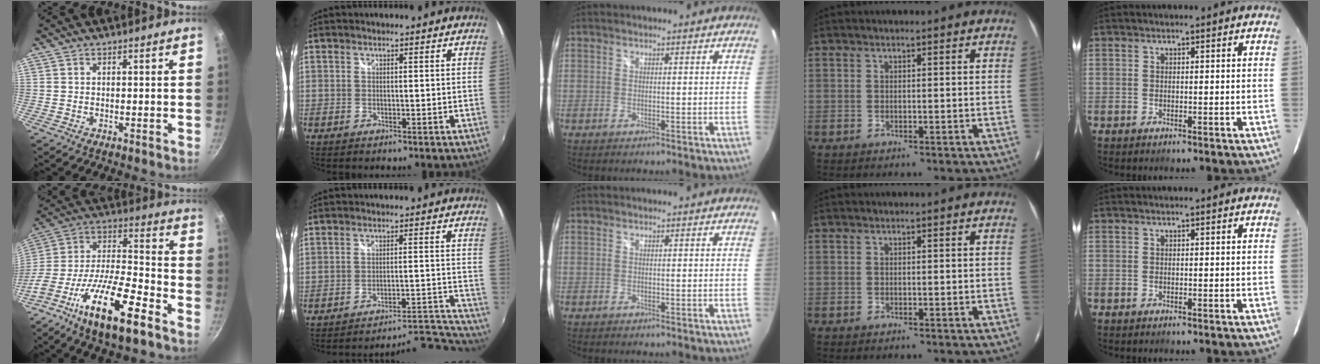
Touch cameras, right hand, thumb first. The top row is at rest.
{"thumb": {"total": 22.7, "force": [-11.3, 8.2, 18.0], "torque": [-0.306, 0.058, -0.215]}, "index": {"total": 16.7, "force": [-16.6, -0.8, 1.1], "torque": [-0.008, 0.035, -0.226]}}